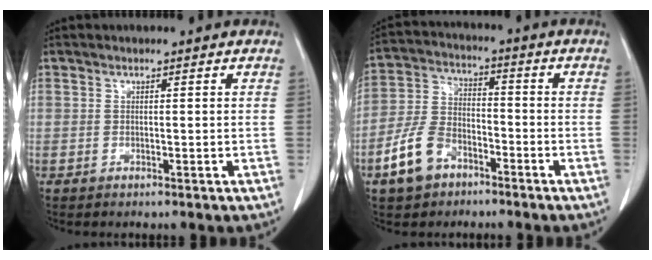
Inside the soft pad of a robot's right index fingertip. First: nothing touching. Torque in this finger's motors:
{"motor_torque": [-0.06, -0.13, -0.40, -0.21]}